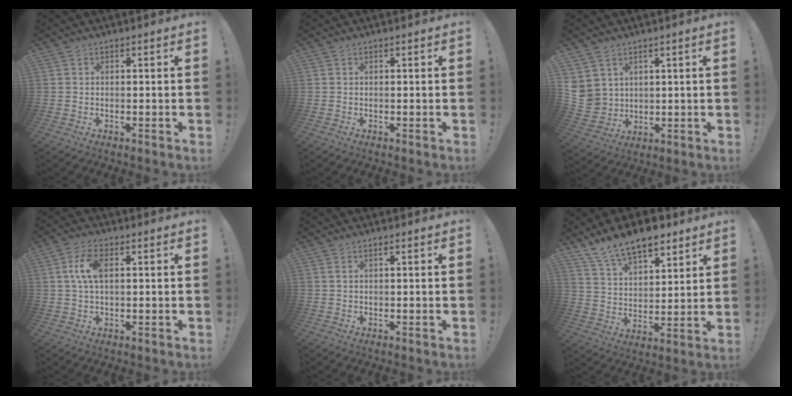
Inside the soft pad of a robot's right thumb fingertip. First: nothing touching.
{"total": 0.0}
{"total": 6.0, "force": [3.2, 5.0, 1.0], "torque": [-0.023, -0.022, 0.070]}
{"total": 7.1, "force": [1.5, 3.5, 6.0], "torque": [-0.129, 0.004, 0.023]}
{"total": 1.4, "force": [0.5, 0.1, 1.3], "torque": [-0.026, 0.000, 0.007]}
{"total": 13.3, "force": [10.1, 6.1, 6.2], "torque": [-0.117, -0.061, 0.187]}